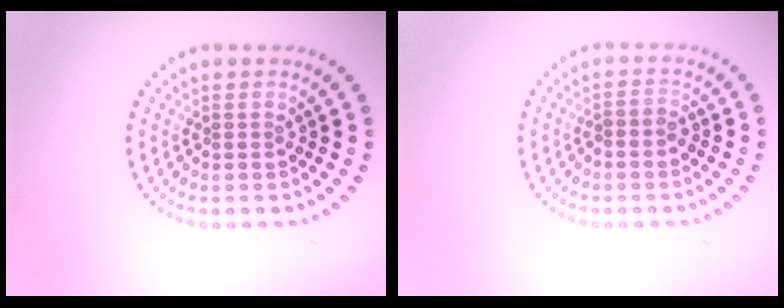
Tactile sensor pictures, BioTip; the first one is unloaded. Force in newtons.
{"total": 1.1, "press": 0.8, "slide": 0.7}